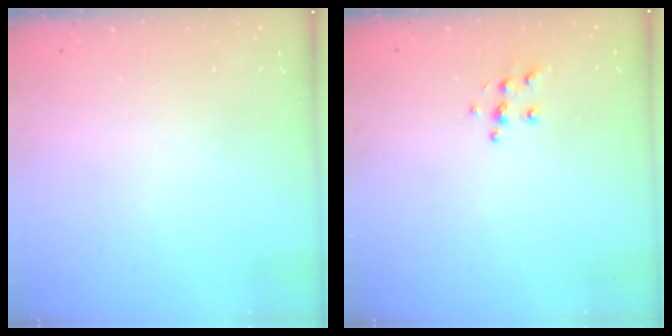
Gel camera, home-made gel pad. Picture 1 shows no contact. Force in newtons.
{"total": 5.9, "press": 5.9, "slide": 0.5}